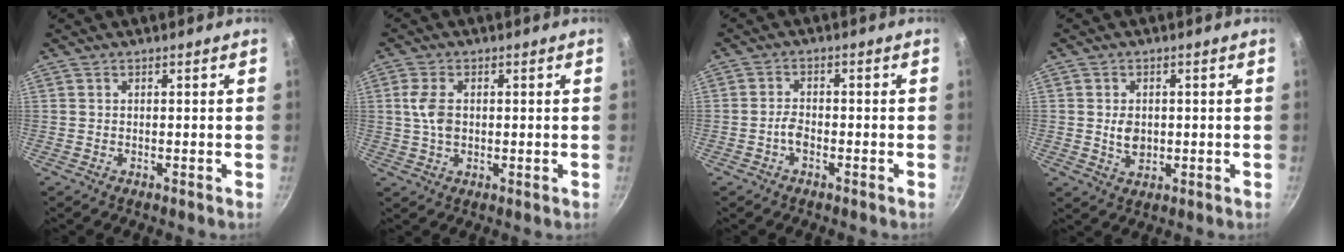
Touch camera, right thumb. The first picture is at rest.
{"total": 5.3, "force": [0.6, 3.3, 4.0], "torque": [-0.079, 0.006, 0.012]}
{"total": 2.5, "force": [-1.3, 1.5, 1.6], "torque": [-0.025, 0.018, -0.026]}
{"total": 4.2, "force": [0.1, 3.2, 2.7], "torque": [-0.035, -0.001, 0.005]}